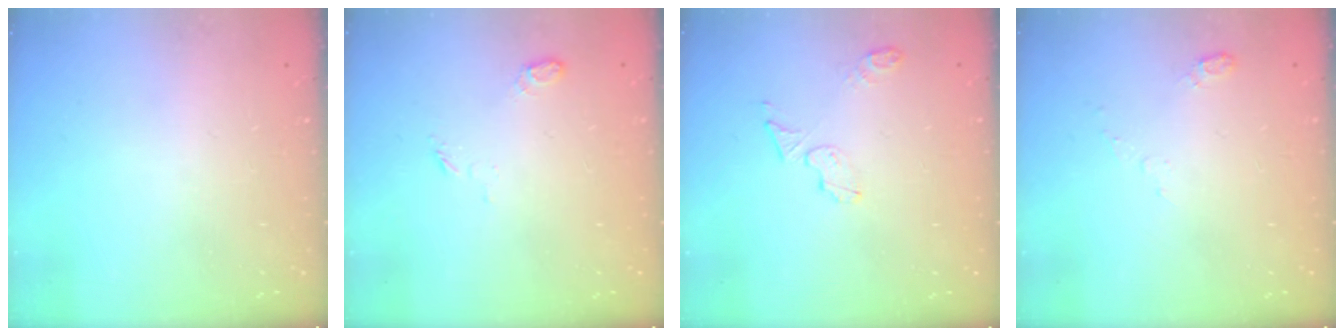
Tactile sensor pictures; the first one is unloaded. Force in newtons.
{"total": 4.2, "press": 4.1, "slide": 0.9}
{"total": 5.3, "press": 5.3, "slide": 0.3}
{"total": 4.4, "press": 4.3, "slide": 1.0}